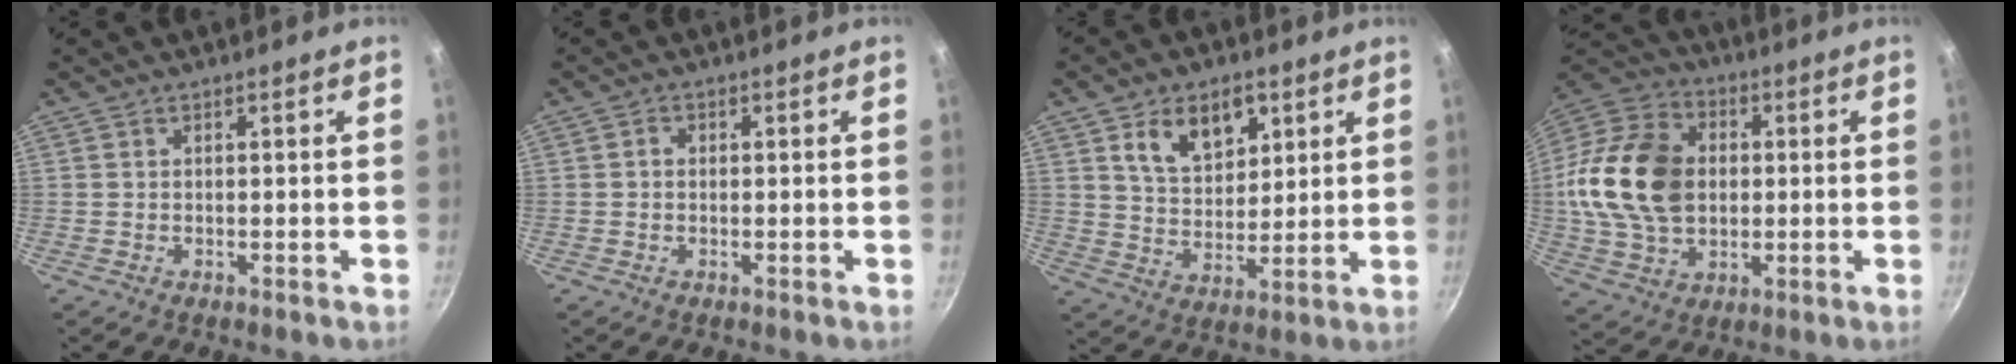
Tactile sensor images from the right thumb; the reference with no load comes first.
{"total": 1.4, "force": [0.1, 1.2, 0.8], "torque": [-0.013, 0.007, 0.000]}
{"total": 11.3, "force": [5.0, 7.2, 7.0], "torque": [-0.082, -0.023, 0.089]}
{"total": 20.7, "force": [1.3, 14.9, 14.2], "torque": [-0.252, 0.019, 0.021]}